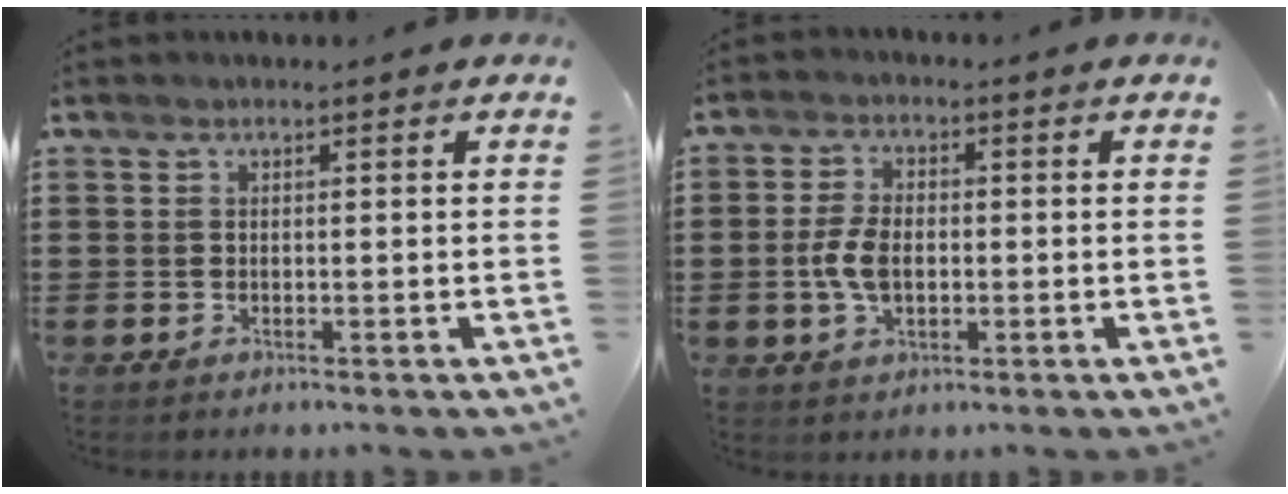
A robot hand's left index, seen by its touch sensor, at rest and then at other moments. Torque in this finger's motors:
{"motor_torque": [1.01, 0.46, 0.54, 0.13]}